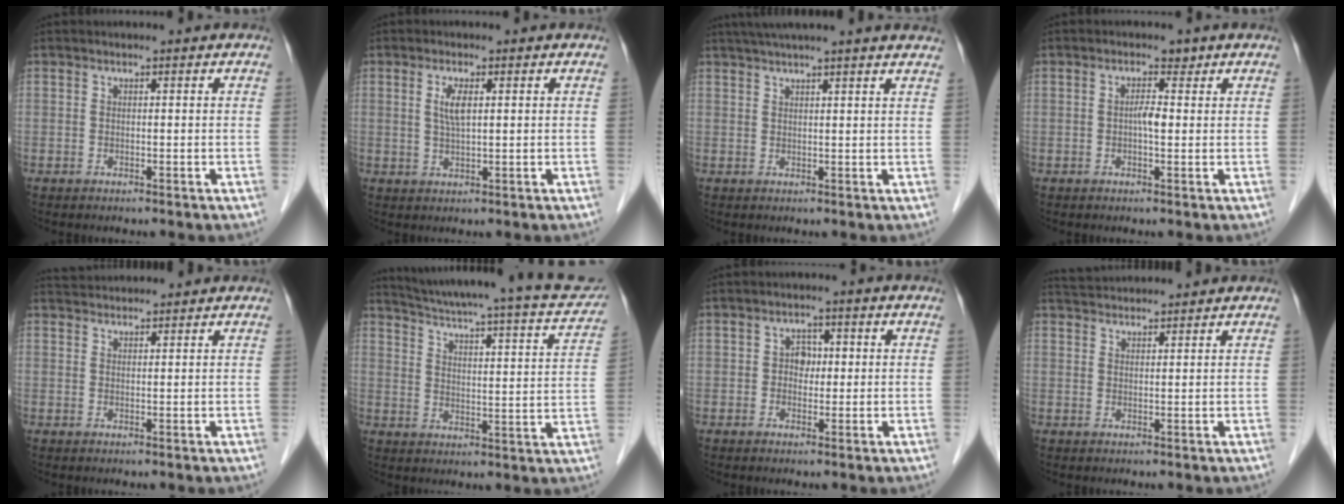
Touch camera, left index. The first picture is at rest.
{"total": 3.0, "force": [0.9, 0.6, 2.9], "torque": [-0.063, -0.001, 0.018]}
{"total": 12.9, "force": [11.1, -0.4, 6.6], "torque": [-0.110, 0.036, 0.138]}
{"total": 1.9, "force": [0.3, 0.8, 1.7], "torque": [-0.035, 0.007, 0.004]}
{"total": 4.3, "force": [4.2, 0.1, 0.5], "torque": [-0.013, 0.036, 0.073]}
{"total": 21.9, "force": [19.3, 2.5, 10.0], "torque": [-0.151, -0.030, 0.239]}
{"total": 2.6, "force": [0.2, 2.0, 1.7], "torque": [-0.025, 0.008, 0.002]}
{"total": 5.9, "force": [5.8, 0.1, 1.1], "torque": [-0.026, 0.038, 0.095]}